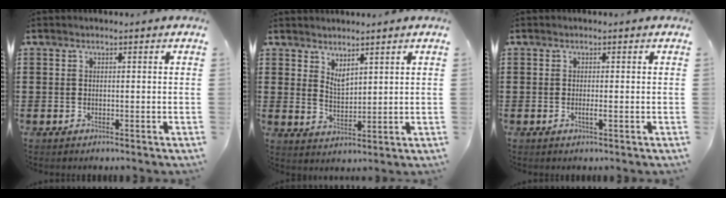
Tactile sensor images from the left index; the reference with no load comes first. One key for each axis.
{"total": 3.2, "fx": 2.9, "fy": 1.0, "fz": 0.9, "tx": -0.024, "ty": -0.003, "tz": 0.053}
{"total": 1.2, "fx": -0.2, "fy": 0.1, "fz": 1.2, "tx": -0.021, "ty": -0.004, "tz": -0.002}